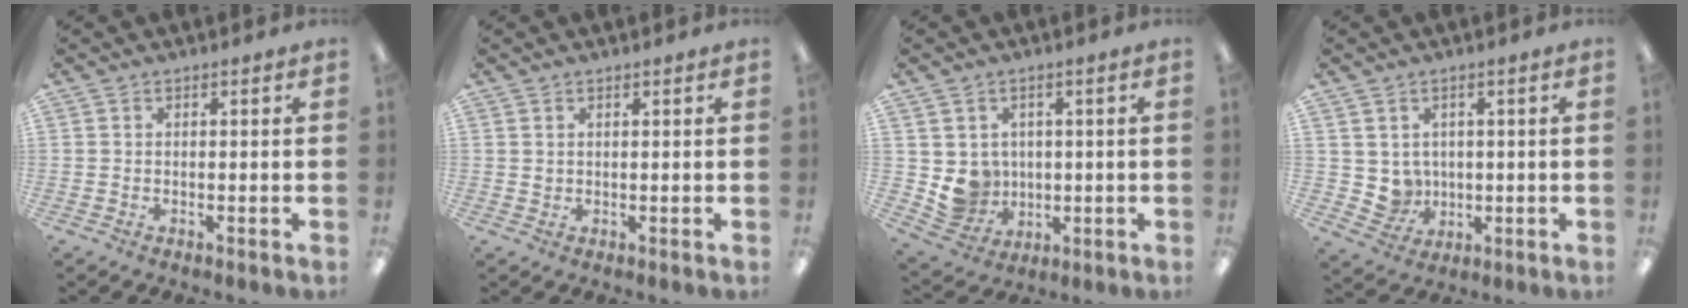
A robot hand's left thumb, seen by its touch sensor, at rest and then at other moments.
{"total": 1.0, "force": [0.7, 0.7, 0.2], "torque": [-0.005, 0.001, 0.014]}
{"total": 7.2, "force": [1.4, 7.0, 1.1], "torque": [-0.027, -0.009, 0.038]}
{"total": 5.1, "force": [1.8, 4.7, 0.6], "torque": [-0.019, -0.005, 0.042]}